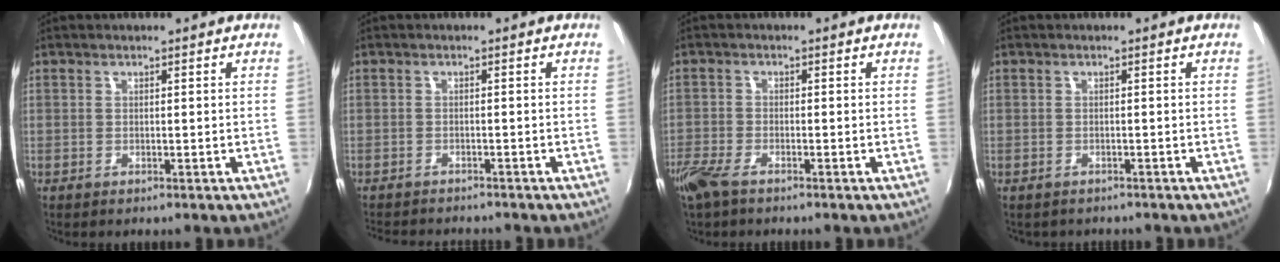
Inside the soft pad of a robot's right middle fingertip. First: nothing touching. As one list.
[{"total": 5.8, "force": [-5.4, 1.1, 1.7], "torque": [-0.047, -0.017, -0.086]}, {"total": 5.2, "force": [-3.9, 1.6, 3.0], "torque": [-0.080, -0.013, -0.079]}, {"total": 1.4, "force": [-1.1, 0.7, 0.2], "torque": [-0.009, -0.005, -0.015]}]